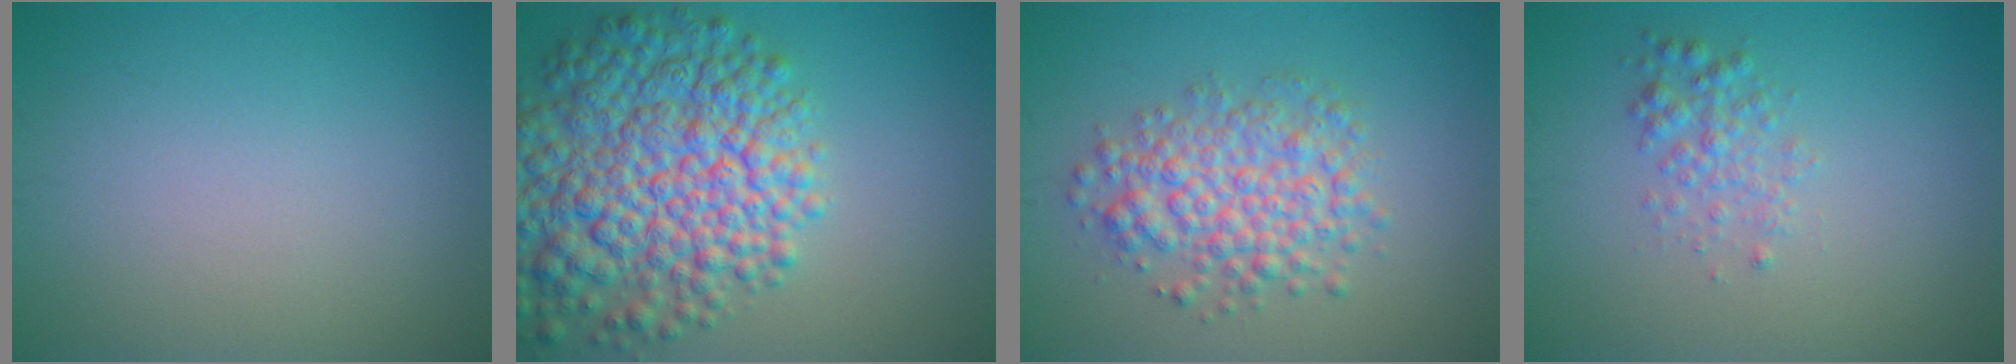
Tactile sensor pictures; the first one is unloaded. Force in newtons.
{"total": 10.9, "press": 10.9, "slide": 0.4}
{"total": 5.0, "press": 5.0, "slide": 0.1}
{"total": 1.9, "press": 1.9, "slide": 0.0}